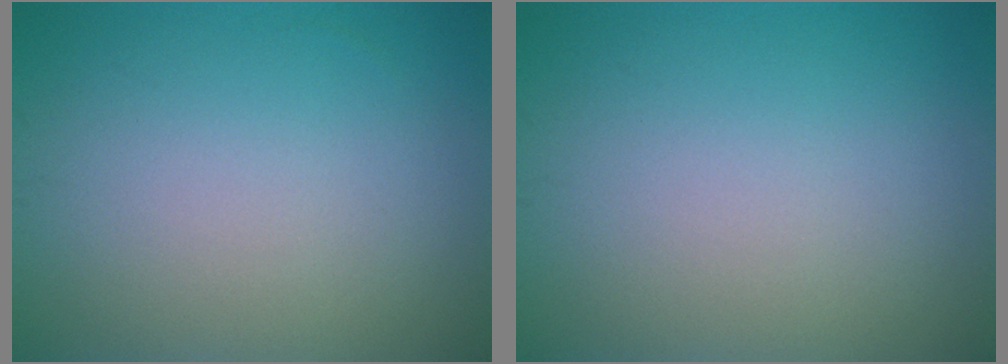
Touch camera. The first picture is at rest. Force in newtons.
{"total": 0.0}